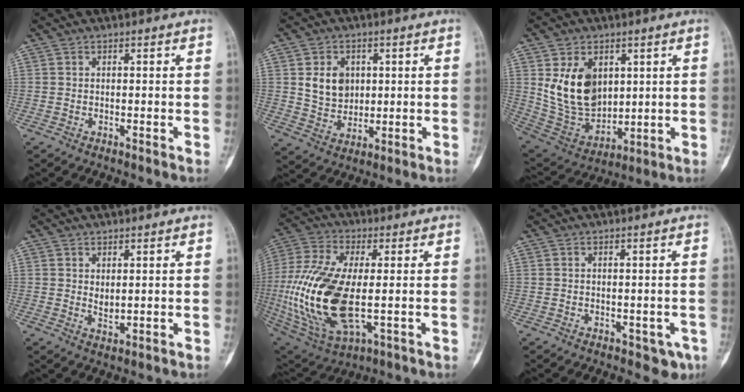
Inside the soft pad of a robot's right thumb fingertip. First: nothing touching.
{"total": 8.0, "force": [1.7, 6.4, 4.4], "torque": [-0.037, -0.011, 0.040]}
{"total": 15.1, "force": [3.9, 10.6, 9.9], "torque": [-0.137, -0.024, 0.096]}
{"total": 2.4, "force": [0.6, 1.4, 1.8], "torque": [-0.019, -0.010, 0.016]}
{"total": 23.0, "force": [-2.0, 11.2, 20.0], "torque": [-0.440, -0.012, -0.022]}
{"total": 3.5, "force": [-1.1, 2.5, 2.1], "torque": [-0.005, 0.008, -0.004]}